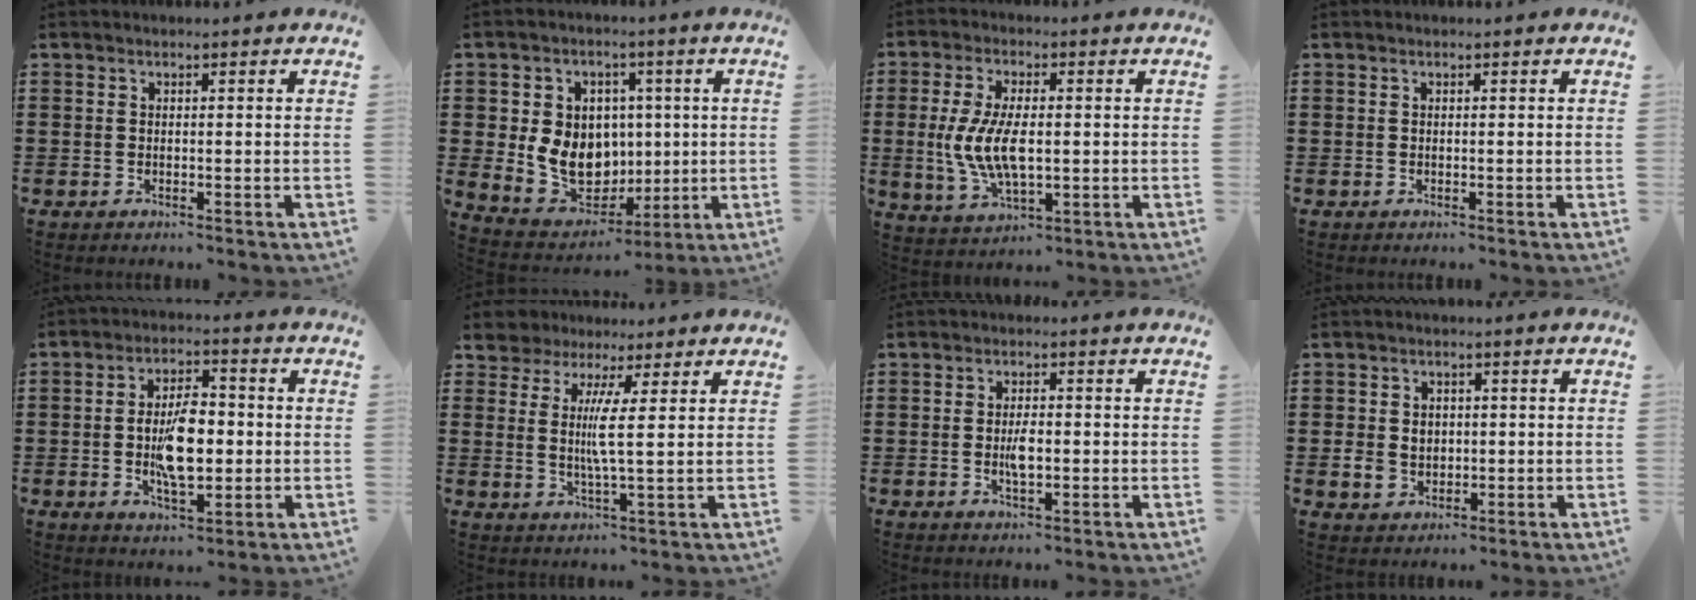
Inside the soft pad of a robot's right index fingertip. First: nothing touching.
{"total": 10.1, "force": [0.4, 8.7, 5.1], "torque": [-0.123, 0.008, 0.017]}
{"total": 8.6, "force": [-0.1, 4.1, 7.5], "torque": [-0.167, 0.002, -0.006]}
{"total": 0.0}
{"total": 8.6, "force": [-0.8, 3.8, 7.7], "torque": [-0.147, 0.001, -0.020]}
{"total": 5.3, "force": [3.3, 1.0, 4.1], "torque": [-0.083, -0.010, 0.058]}
{"total": 3.2, "force": [-0.3, 1.3, 3.0], "torque": [-0.061, 0.000, -0.009]}
{"total": 3.8, "force": [-0.2, 3.3, 1.8], "torque": [-0.042, 0.011, -0.005]}